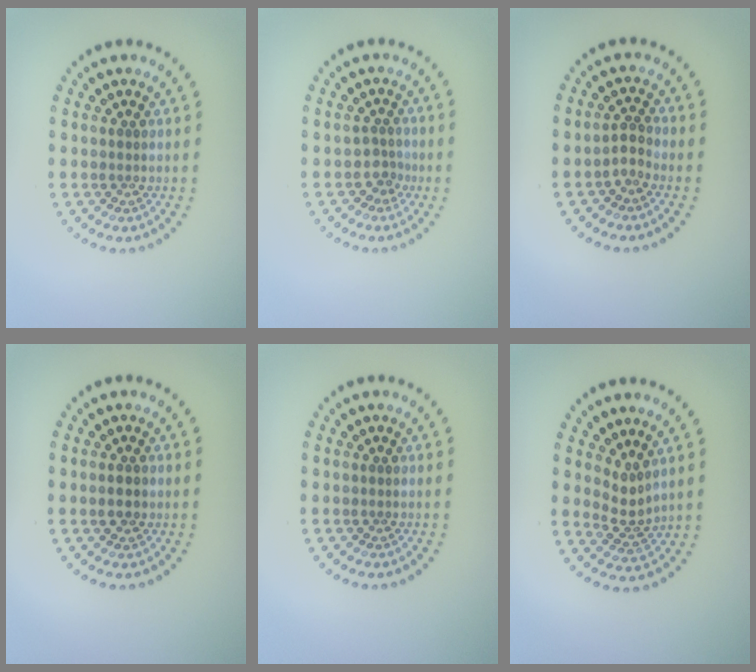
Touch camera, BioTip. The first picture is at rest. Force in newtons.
{"total": 1.7, "press": 1.1, "slide": 1.2}
{"total": 1.4, "press": 0.9, "slide": 1.0}
{"total": 2.1, "press": 2.1, "slide": 0.2}
{"total": 0.0}
{"total": 2.3, "press": 1.6, "slide": 1.7}